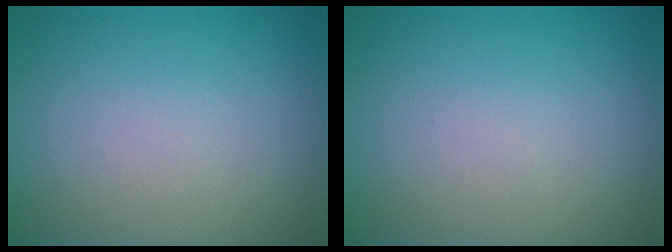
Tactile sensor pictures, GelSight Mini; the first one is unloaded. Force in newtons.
{"total": 0.0}